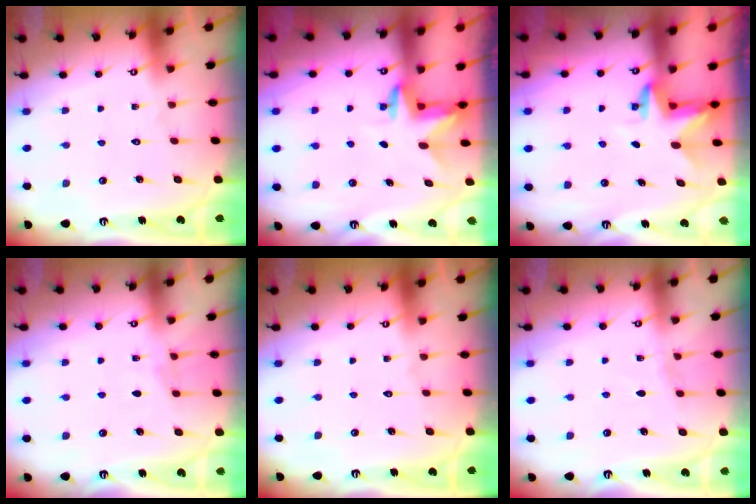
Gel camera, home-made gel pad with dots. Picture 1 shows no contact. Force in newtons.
{"total": 3.3, "press": 3.3, "slide": 0.3}
{"total": 3.2, "press": 3.2, "slide": 0.1}
{"total": 3.3, "press": 3.3, "slide": 0.5}
{"total": 0.0}
{"total": 1.9, "press": 1.9, "slide": 0.3}